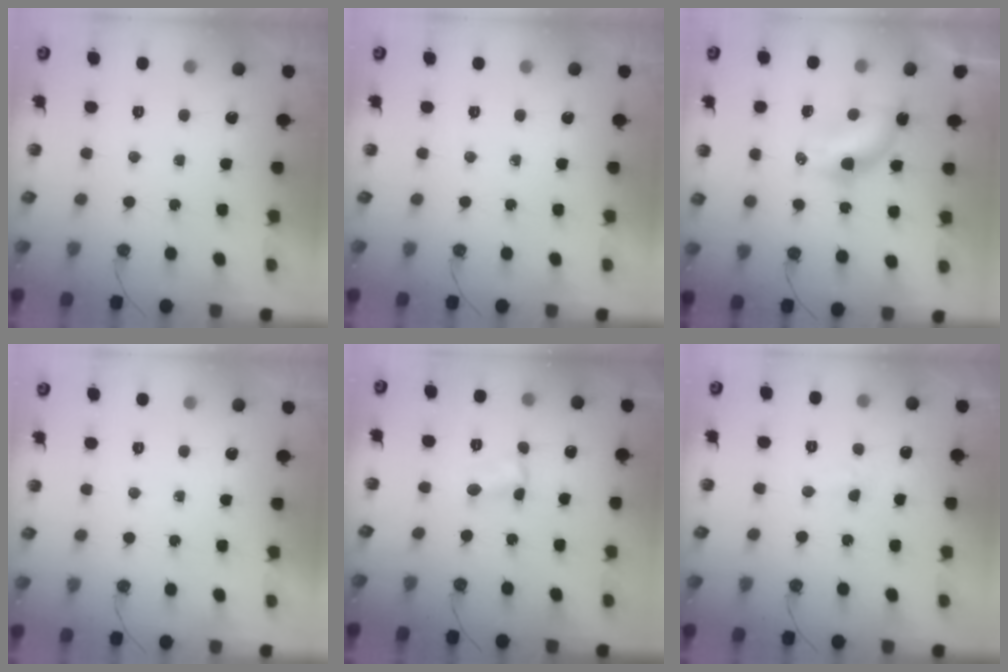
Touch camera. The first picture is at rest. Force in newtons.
{"total": 0.0}
{"total": 7.7, "press": 7.2, "slide": 2.7}
{"total": 0.0}
{"total": 1.5, "press": 1.4, "slide": 0.2}
{"total": 2.4, "press": 2.4, "slide": 0.5}